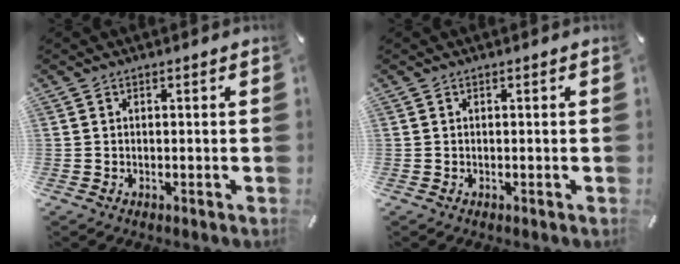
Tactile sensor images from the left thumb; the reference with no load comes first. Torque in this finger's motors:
{"motor_torque": [0.00, 0.00, 0.00, 0.00, 0.00]}